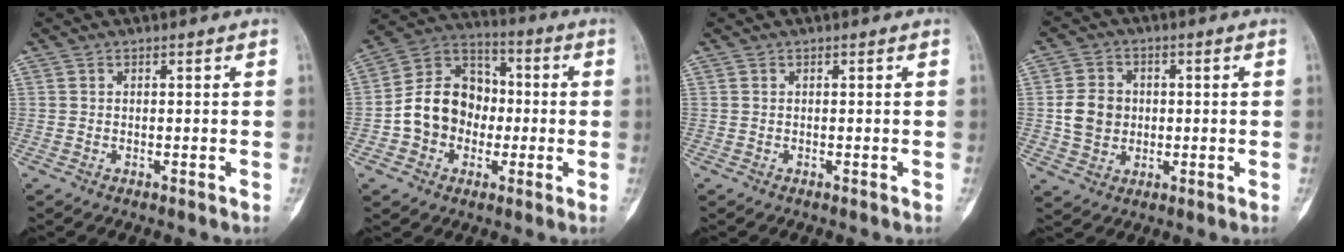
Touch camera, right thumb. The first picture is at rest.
{"total": 13.9, "force": [-1.8, 11.5, 7.6], "torque": [-0.090, 0.041, -0.040]}
{"total": 0.0}
{"total": 7.5, "force": [0.0, 6.5, 3.8], "torque": [-0.047, 0.004, 0.000]}